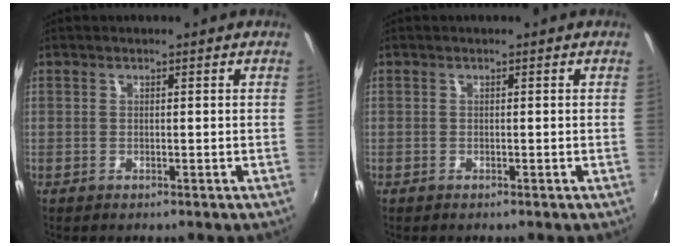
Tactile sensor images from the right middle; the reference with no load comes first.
{"total": 0.0}